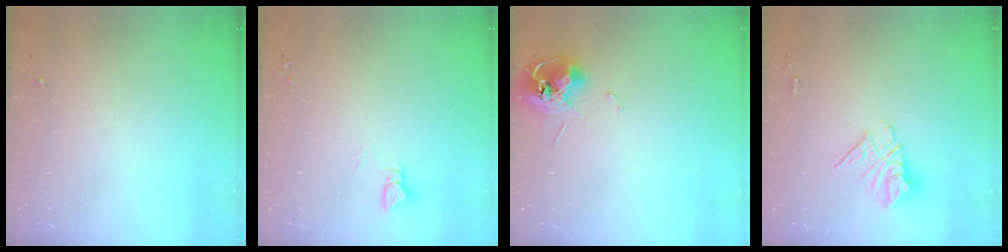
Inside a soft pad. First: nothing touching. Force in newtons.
{"total": 3.0, "press": 3.0, "slide": 0.3}
{"total": 12.0, "press": 11.9, "slide": 1.2}
{"total": 10.7, "press": 10.7, "slide": 1.0}